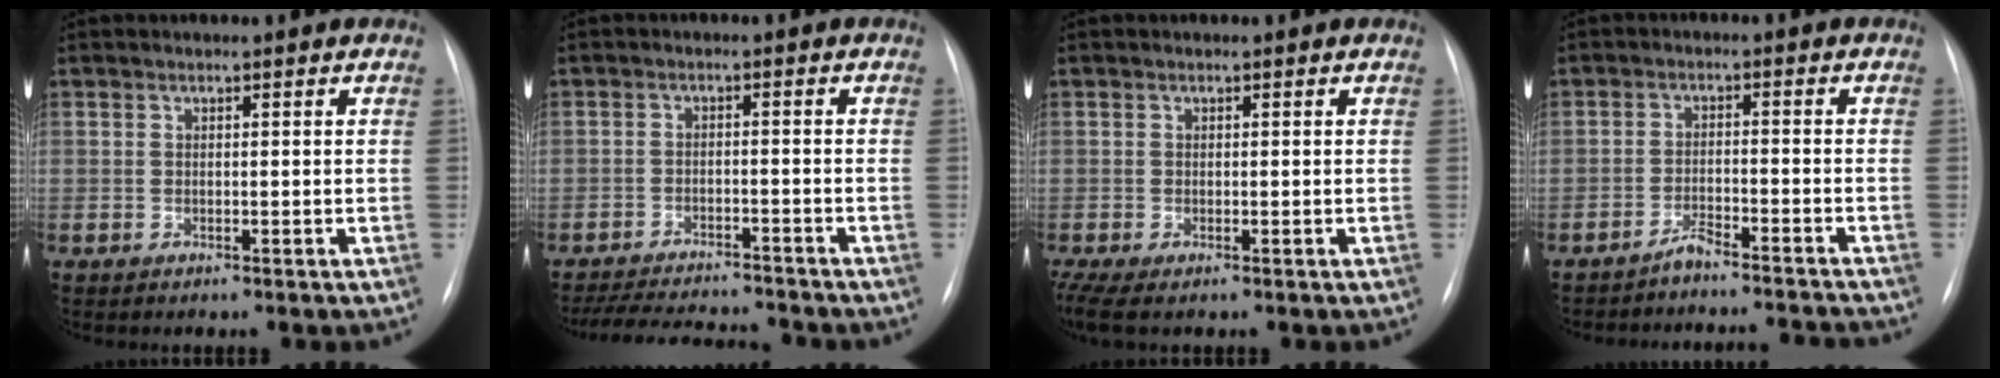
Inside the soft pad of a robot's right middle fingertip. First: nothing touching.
{"total": 12.0, "force": [-11.2, 2.1, 3.8], "torque": [-0.071, -0.002, -0.158]}
{"total": 3.6, "force": [-2.1, 1.2, 2.6], "torque": [-0.063, -0.009, -0.037]}
{"total": 8.2, "force": [-8.1, -0.3, 1.1], "torque": [-0.008, 0.006, -0.110]}